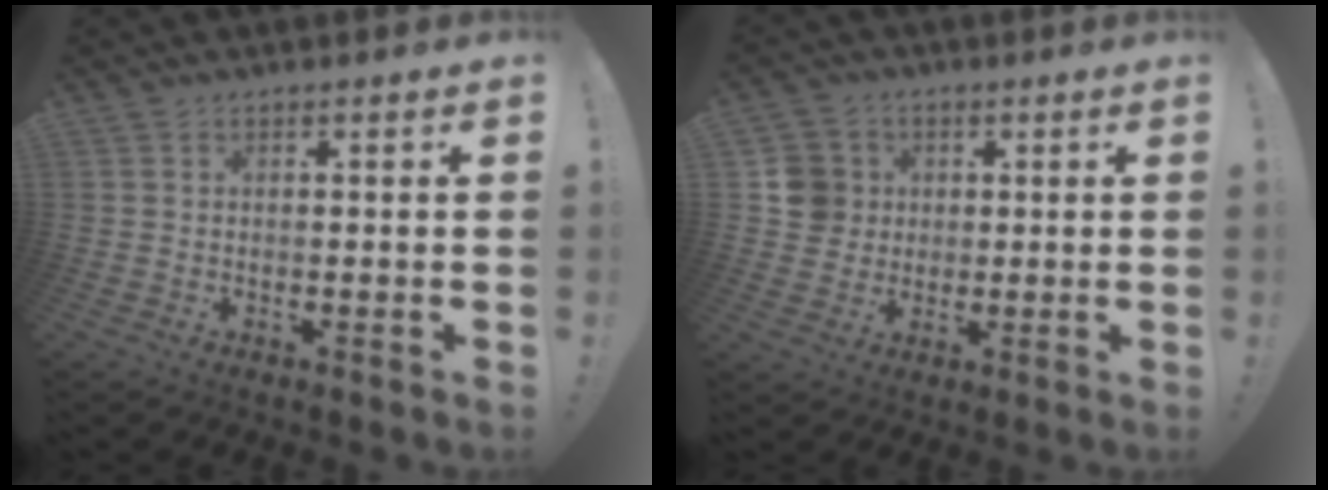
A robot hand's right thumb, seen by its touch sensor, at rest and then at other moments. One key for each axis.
{"total": 8.2, "fx": 1.6, "fy": 7.8, "fz": 1.8, "tx": -0.021, "ty": -0.005, "tz": 0.035}